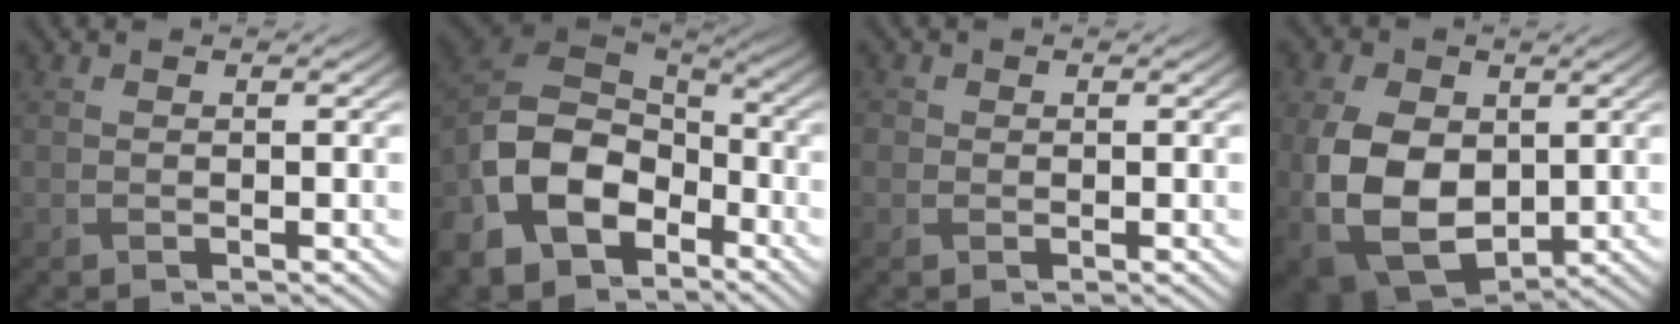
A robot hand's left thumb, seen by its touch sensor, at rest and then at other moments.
{"total": 14.8, "force": [-7.1, 10.0, 8.3], "torque": [-0.240, -0.031, -0.136]}
{"total": 1.1, "force": [0.1, 1.0, 0.1], "torque": [0.002, -0.002, -0.001]}
{"total": 13.3, "force": [-0.8, 9.6, 9.1], "torque": [-0.215, -0.027, -0.015]}